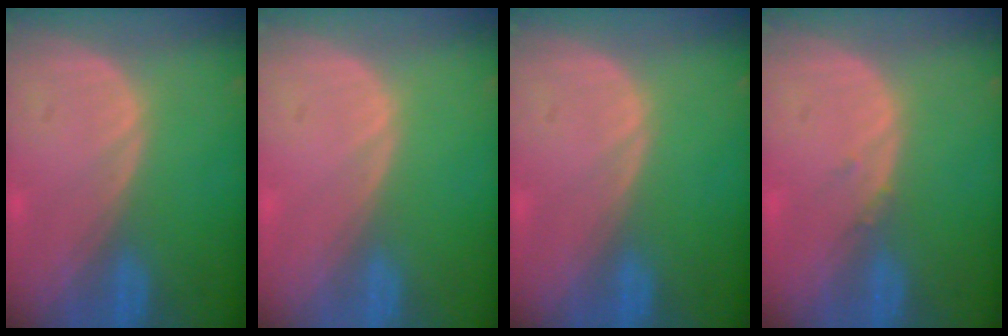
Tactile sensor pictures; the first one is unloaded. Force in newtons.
{"total": 0.0}
{"total": 0.0}
{"total": 0.7, "press": 0.7, "slide": 0.3}